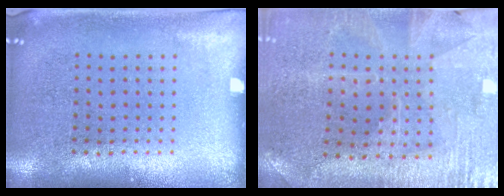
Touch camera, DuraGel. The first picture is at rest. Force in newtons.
{"total": 1.0, "press": 1.0, "slide": 0.3}